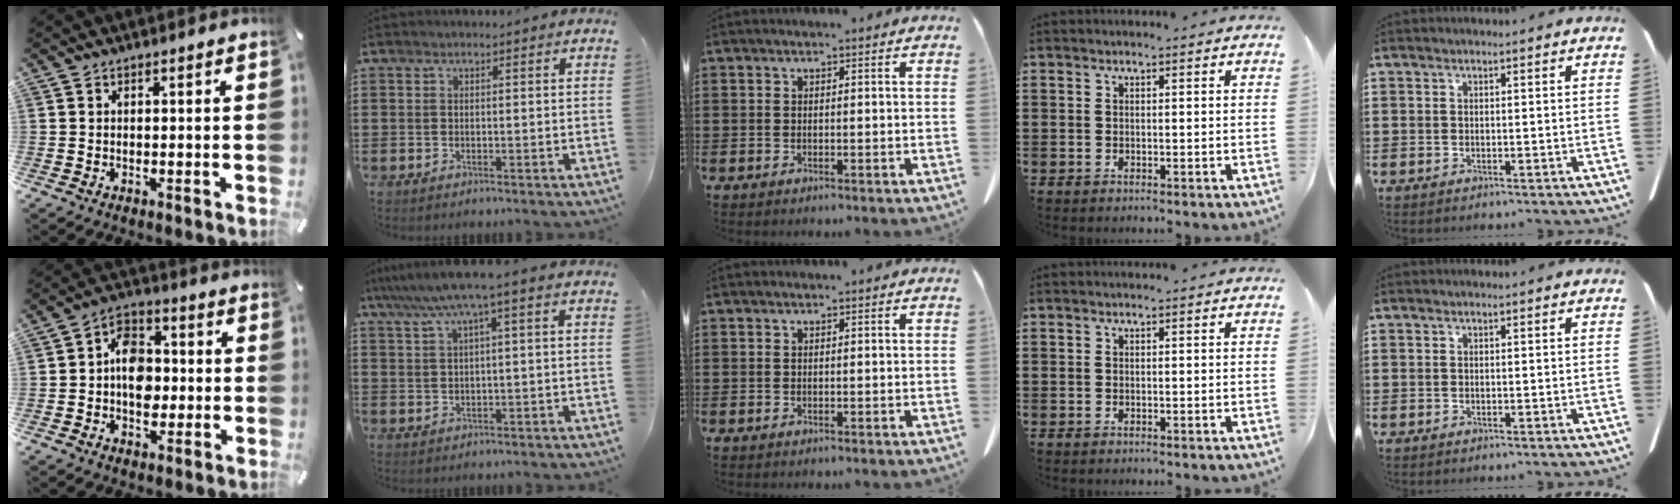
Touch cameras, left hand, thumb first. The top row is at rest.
{"thumb": {"total": 9.4, "force": [-1.4, 7.2, 5.9], "torque": [-0.088, 0.018, -0.022]}, "index": {"total": 4.9, "force": [1.9, -0.2, 4.5], "torque": [-0.090, -0.005, 0.030]}}